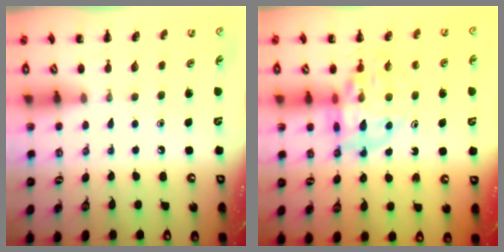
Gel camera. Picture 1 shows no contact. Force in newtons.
{"total": 11.9, "press": 11.5, "slide": 3.1}